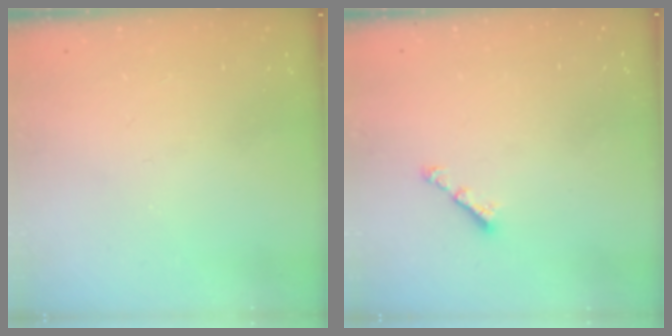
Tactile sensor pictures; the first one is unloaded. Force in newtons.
{"total": 2.9, "press": 2.8, "slide": 0.6}